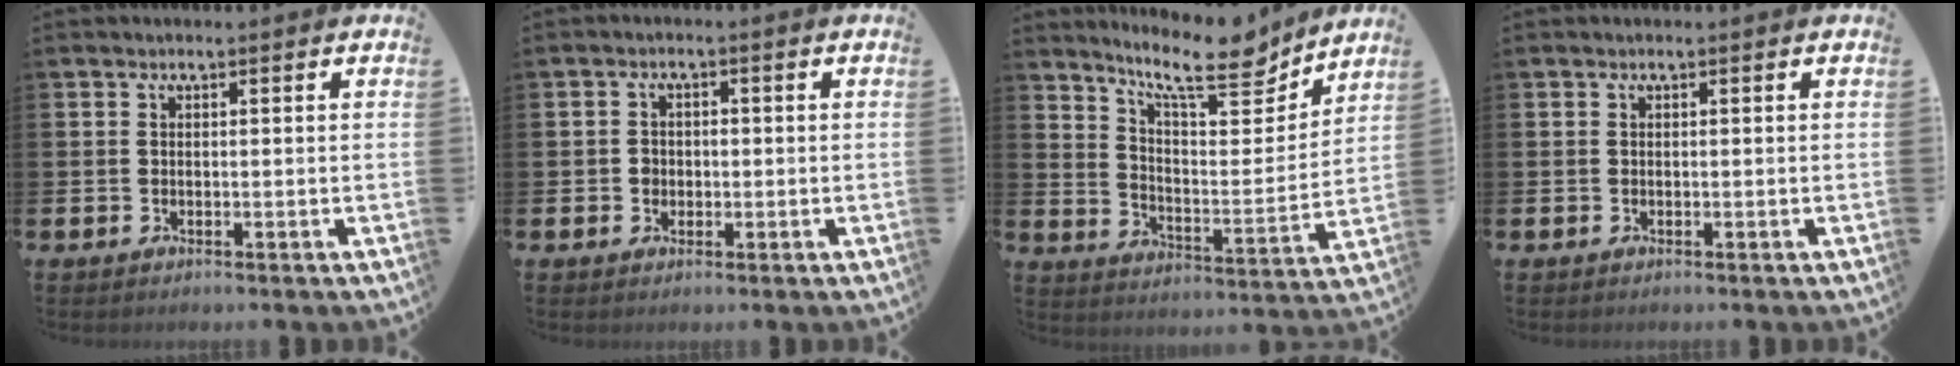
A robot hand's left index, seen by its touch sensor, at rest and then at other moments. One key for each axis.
{"total": 1.7, "fx": -0.2, "fy": 1.6, "fz": 0.4, "tx": 0.001, "ty": 0.004, "tz": -0.010}
{"total": 12.7, "fx": 10.1, "fy": 2.9, "fz": 7.0, "tx": -0.138, "ty": -0.056, "tz": 0.172}
{"total": 0.0}